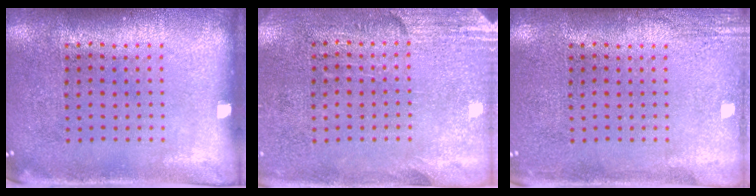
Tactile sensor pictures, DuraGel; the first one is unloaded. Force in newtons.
{"total": 2.8, "press": 2.4, "slide": 1.4}
{"total": 1.8, "press": 1.8, "slide": 0.2}